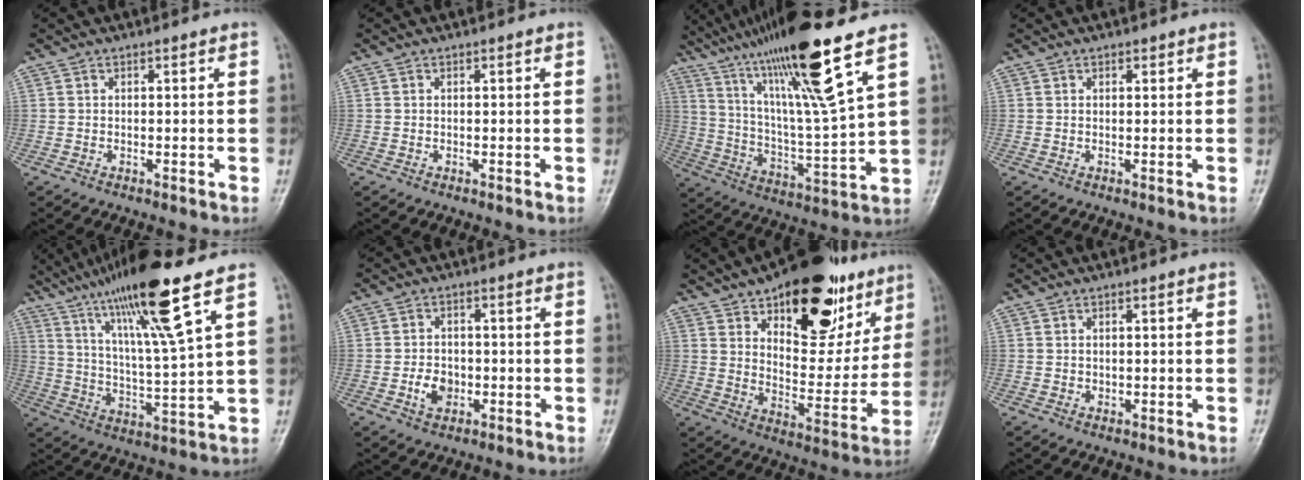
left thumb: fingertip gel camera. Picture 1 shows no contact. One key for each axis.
{"total": 0.0}
{"total": 21.8, "fx": 13.6, "fy": 1.6, "fz": 17.0, "tx": -0.291, "ty": -0.050, "tz": 0.243}
{"total": 0.8, "fx": 0.5, "fy": 0.5, "fz": 0.4, "tx": 0.000, "ty": -0.002, "tz": 0.005}
{"total": 18.3, "fx": 11.0, "fy": 1.2, "fz": 14.6, "tx": -0.247, "ty": -0.044, "tz": 0.193}
{"total": 4.7, "fx": -1.4, "fy": 3.6, "fz": 2.6, "tx": -0.029, "ty": 0.009, "tz": -0.024}
{"total": 25.5, "fx": 14.6, "fy": 12.4, "fz": 16.9, "tx": -0.192, "ty": -0.047, "tz": 0.220}
{"total": 0.6, "fx": 0.0, "fy": 0.6, "fz": 0.2, "tx": 0.003, "ty": 0.001, "tz": 0.000}